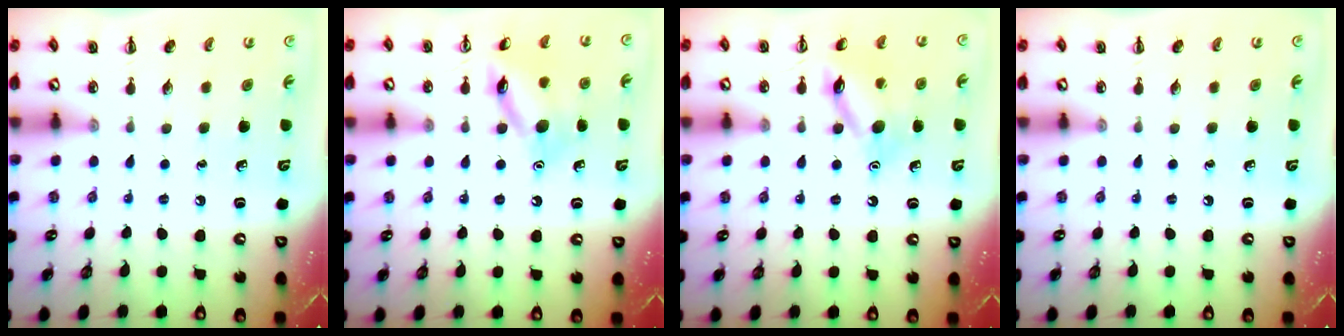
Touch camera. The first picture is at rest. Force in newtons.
{"total": 12.0, "press": 11.9, "slide": 0.9}
{"total": 12.7, "press": 12.6, "slide": 1.1}
{"total": 0.0}